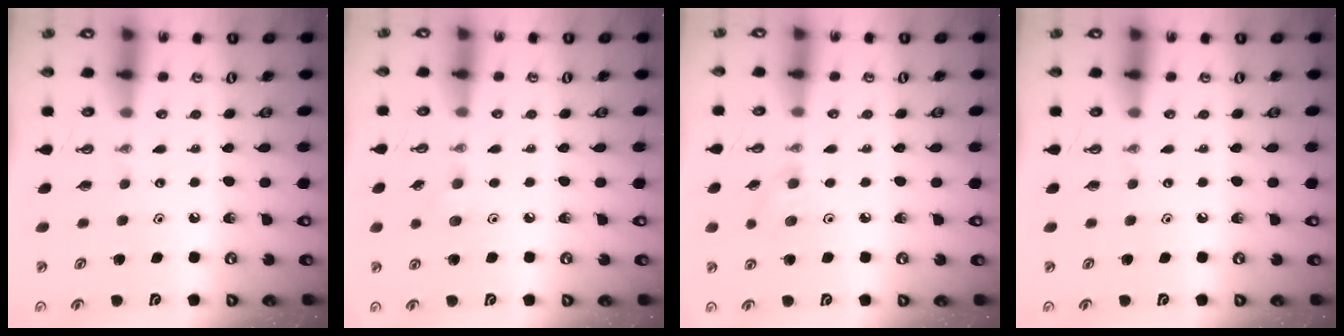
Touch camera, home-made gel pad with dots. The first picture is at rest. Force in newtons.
{"total": 4.6, "press": 4.5, "slide": 0.9}
{"total": 6.1, "press": 5.8, "slide": 2.0}
{"total": 0.0}